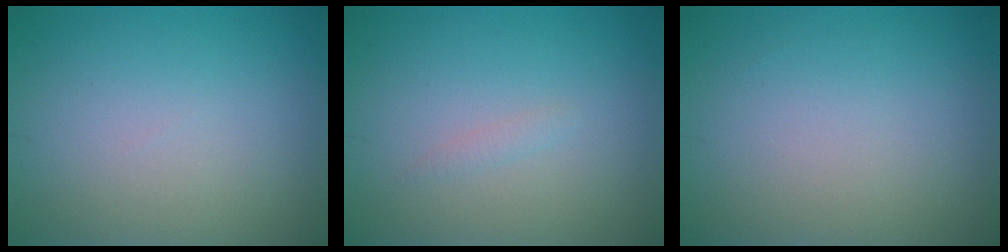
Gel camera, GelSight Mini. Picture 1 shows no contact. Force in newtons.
{"total": 0.6, "press": 0.6, "slide": 0.0}
{"total": 0.0}